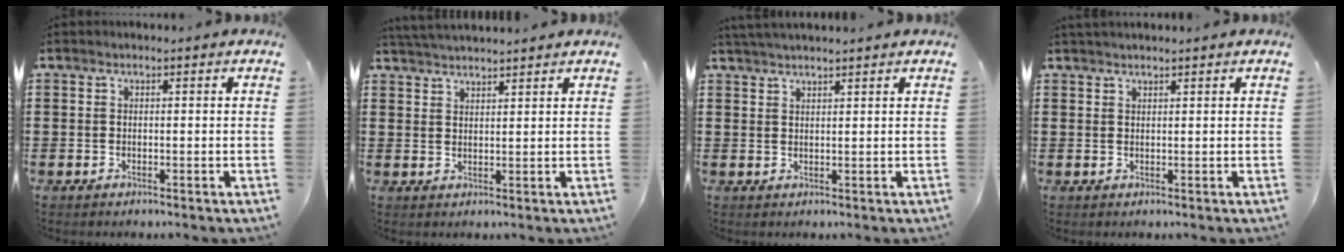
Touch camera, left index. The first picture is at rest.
{"total": 2.8, "force": [2.8, -0.3, 0.3], "torque": [-0.012, -0.004, 0.054]}
{"total": 1.9, "force": [1.8, -0.2, 0.4], "torque": [-0.012, 0.003, 0.036]}
{"total": 1.1, "force": [1.0, 0.0, 0.4], "torque": [-0.009, 0.000, 0.020]}